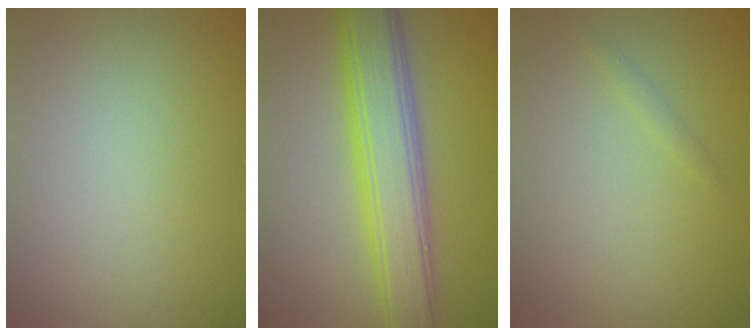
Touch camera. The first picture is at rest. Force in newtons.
{"total": 6.6, "press": 6.6, "slide": 0.0}
{"total": 0.5, "press": 0.5, "slide": 0.0}